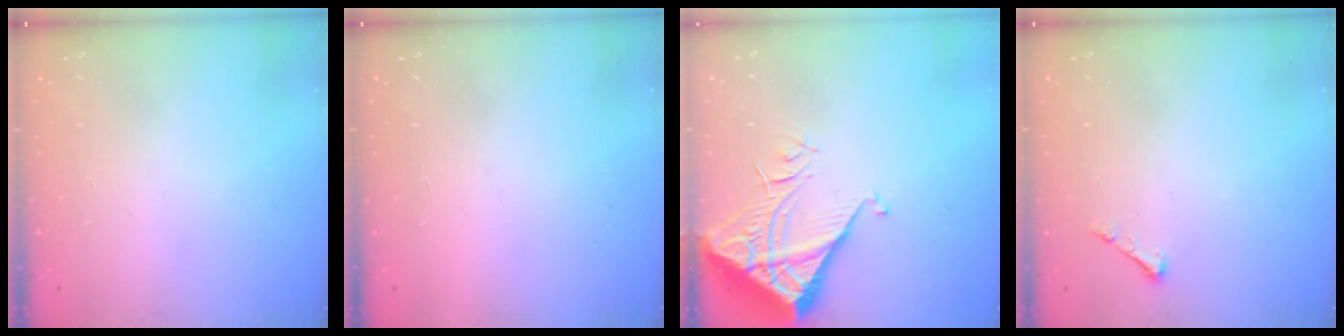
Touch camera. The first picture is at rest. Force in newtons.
{"total": 1.7, "press": 1.6, "slide": 0.1}
{"total": 7.5, "press": 7.4, "slide": 1.0}
{"total": 3.3, "press": 3.3, "slide": 0.6}